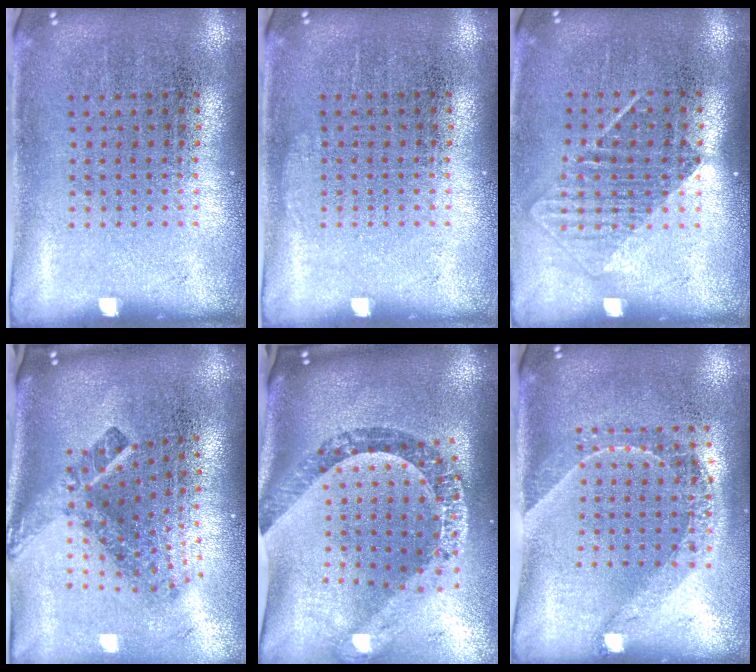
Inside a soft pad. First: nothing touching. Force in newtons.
{"total": 0.5, "press": 0.5, "slide": 0.1}
{"total": 1.4, "press": 1.1, "slide": 0.9}
{"total": 2.8, "press": 1.7, "slide": 2.2}
{"total": 2.5, "press": 2.0, "slide": 1.5}
{"total": 1.5, "press": 1.3, "slide": 0.9}